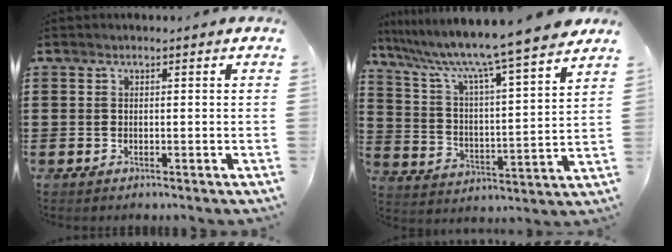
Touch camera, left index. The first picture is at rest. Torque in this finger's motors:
{"motor_torque": [1.73, 0.41, 1.05, 0.21]}